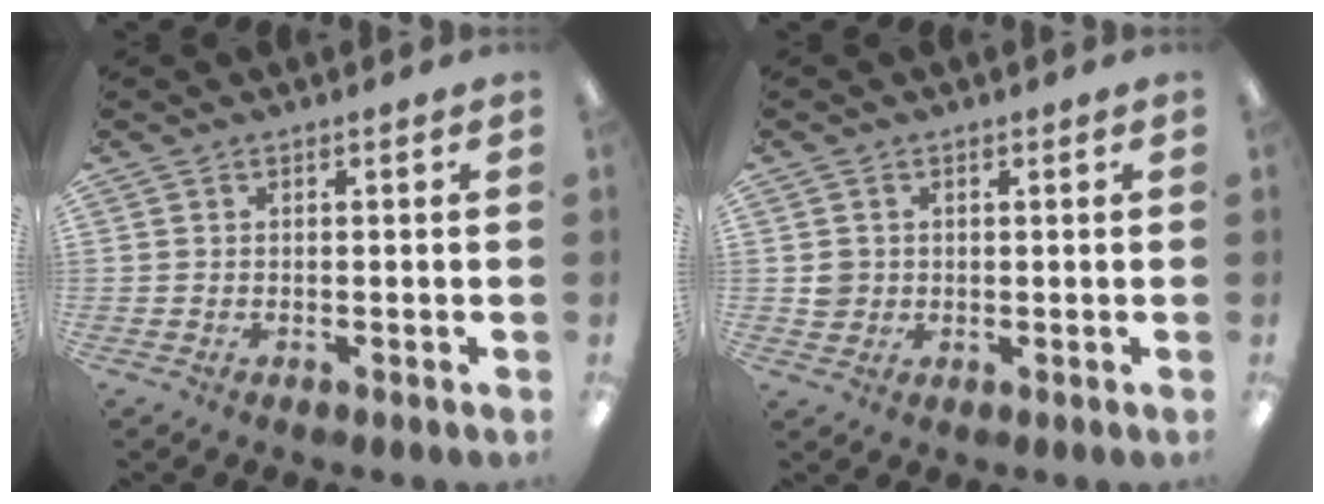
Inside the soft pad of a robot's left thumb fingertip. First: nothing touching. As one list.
[{"total": 3.3, "force": [0.5, 3.3, 0.6], "torque": [-0.008, 0.004, 0.007]}]